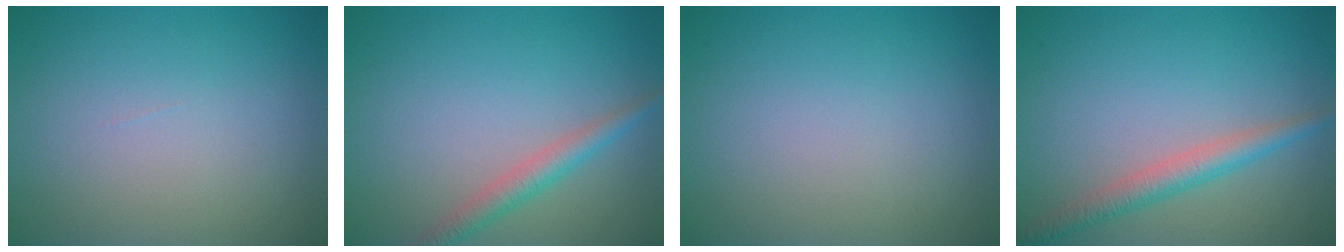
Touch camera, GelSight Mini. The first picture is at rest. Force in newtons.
{"total": 2.4, "press": 2.4, "slide": 0.1}
{"total": 0.0}
{"total": 2.8, "press": 2.8, "slide": 0.1}